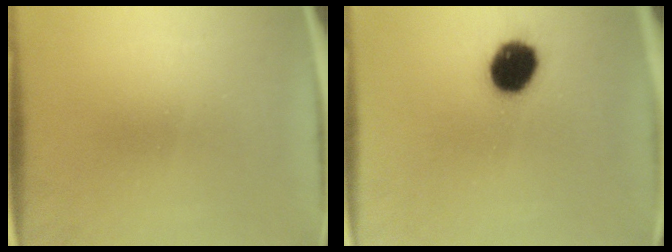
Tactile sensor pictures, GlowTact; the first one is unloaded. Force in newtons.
{"total": 11.1}